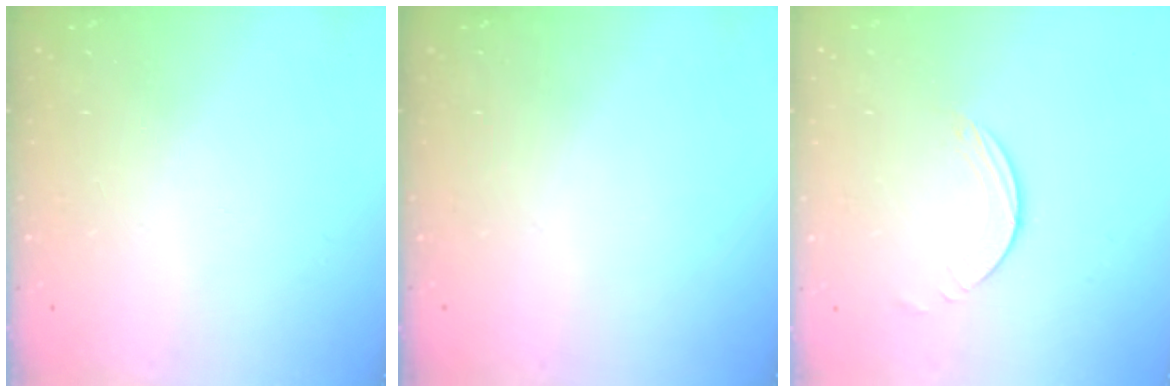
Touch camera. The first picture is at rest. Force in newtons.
{"total": 0.0}
{"total": 2.0, "press": 2.0, "slide": 0.2}